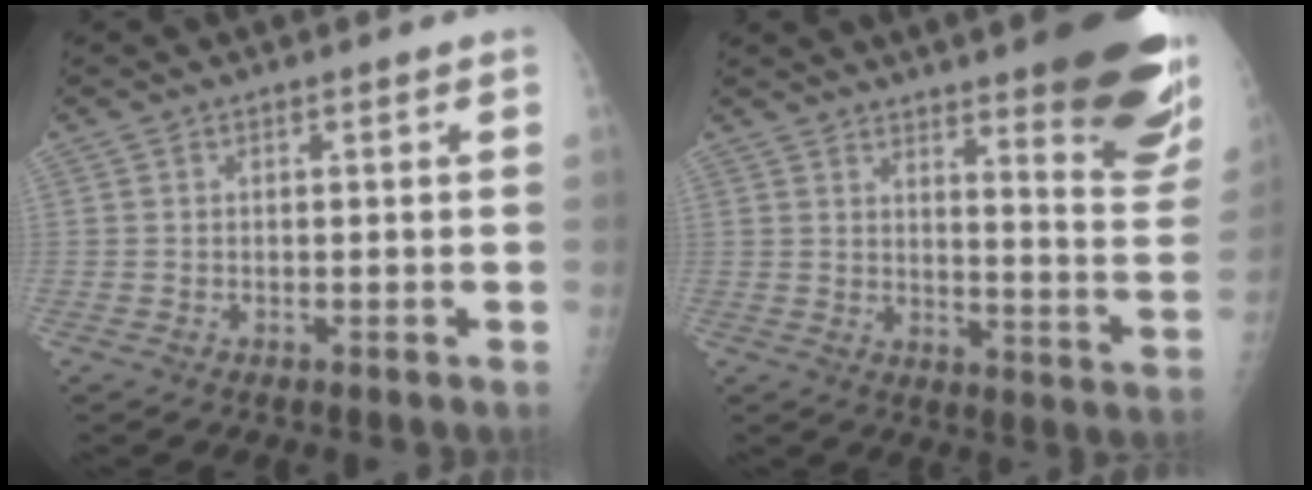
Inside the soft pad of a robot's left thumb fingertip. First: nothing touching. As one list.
[{"total": 24.1, "force": [15.9, 4.8, 17.5], "torque": [-0.188, -0.093, 0.199]}]